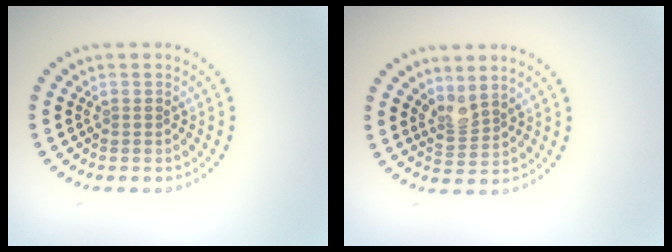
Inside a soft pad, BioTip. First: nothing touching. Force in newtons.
{"total": 2.0, "press": 1.5, "slide": 1.3}